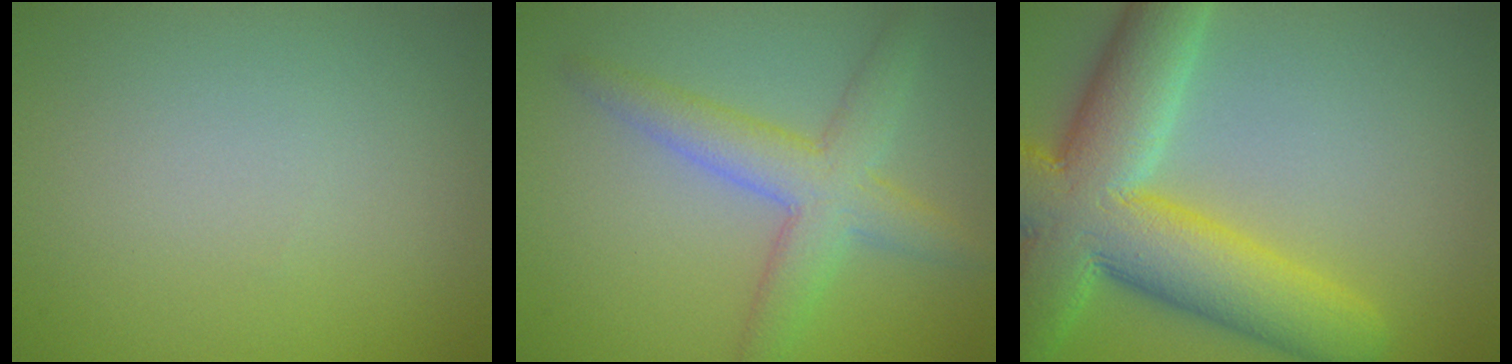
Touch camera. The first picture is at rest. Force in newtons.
{"total": 4.6, "press": 4.6, "slide": 0.1}
{"total": 11.7, "press": 11.6, "slide": 0.5}